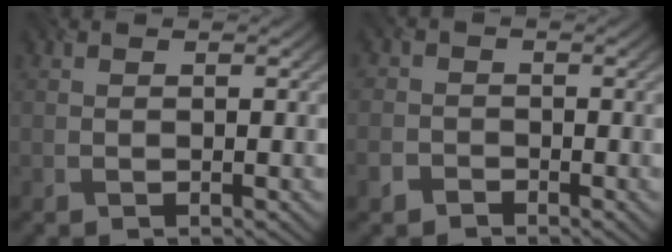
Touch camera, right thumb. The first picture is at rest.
{"total": 2.6, "force": [-1.6, 2.1, 0.2], "torque": [0.002, -0.003, -0.048]}